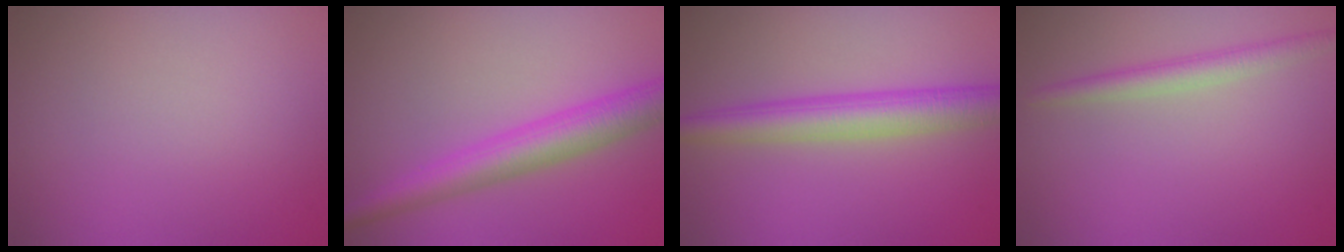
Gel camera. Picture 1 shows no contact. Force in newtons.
{"total": 5.0, "press": 5.0, "slide": 0.2}
{"total": 4.9, "press": 4.9, "slide": 0.0}
{"total": 2.3, "press": 2.3, "slide": 0.1}